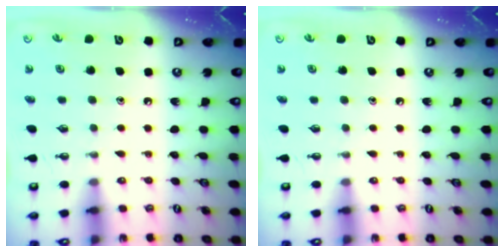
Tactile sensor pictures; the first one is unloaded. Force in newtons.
{"total": 0.0}